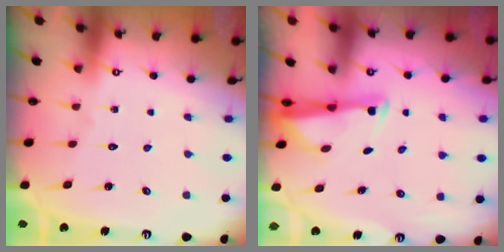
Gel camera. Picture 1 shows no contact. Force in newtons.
{"total": 2.9, "press": 2.8, "slide": 0.8}